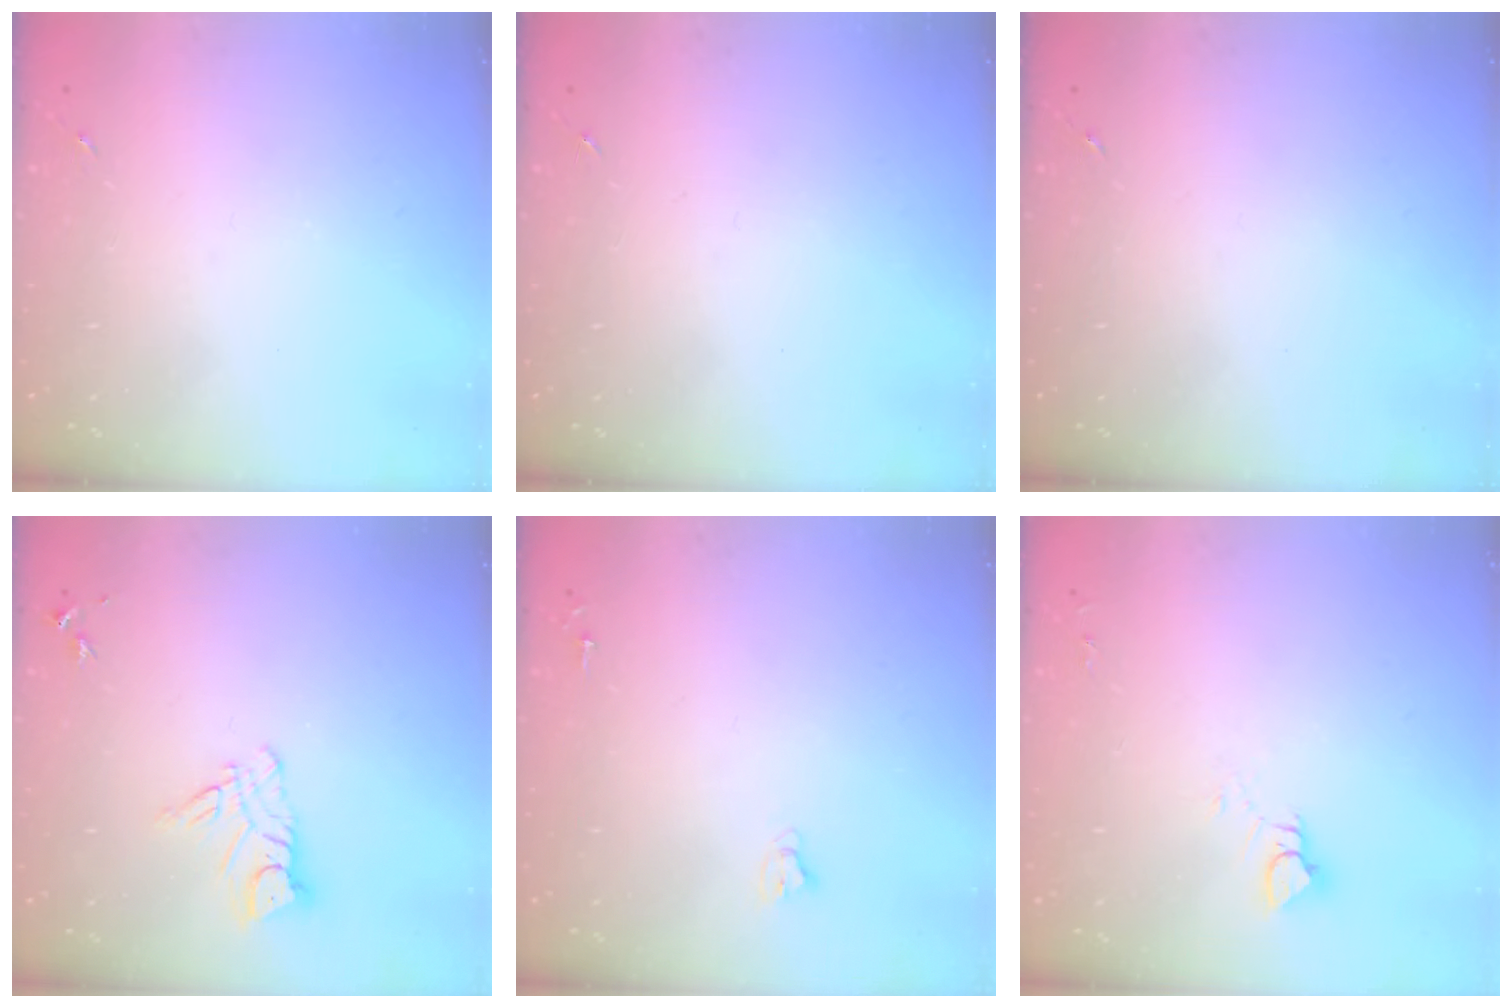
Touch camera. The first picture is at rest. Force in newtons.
{"total": 0.0}
{"total": 0.0}
{"total": 8.6, "press": 8.5, "slide": 0.9}
{"total": 2.7, "press": 2.7, "slide": 0.2}
{"total": 4.6, "press": 4.5, "slide": 0.5}